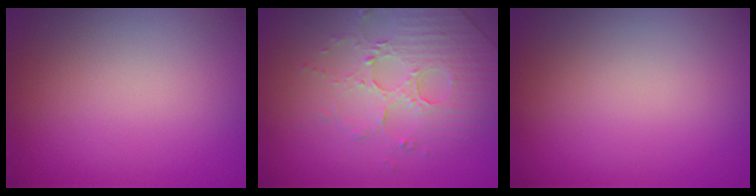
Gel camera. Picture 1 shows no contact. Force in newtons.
{"total": 5.0, "press": 3.6, "slide": 3.4}
{"total": 0.0}